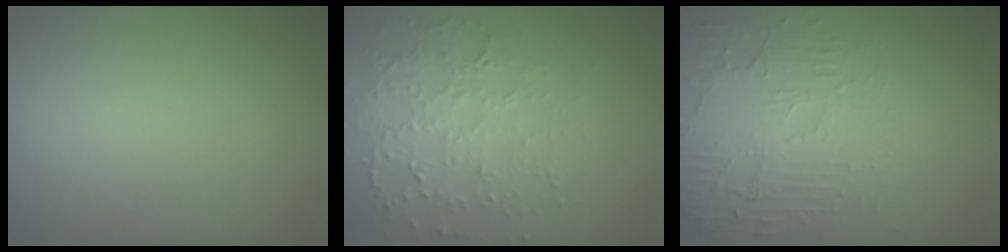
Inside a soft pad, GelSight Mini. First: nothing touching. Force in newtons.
{"total": 4.5, "press": 3.5, "slide": 2.9}
{"total": 5.5, "press": 3.8, "slide": 4.0}